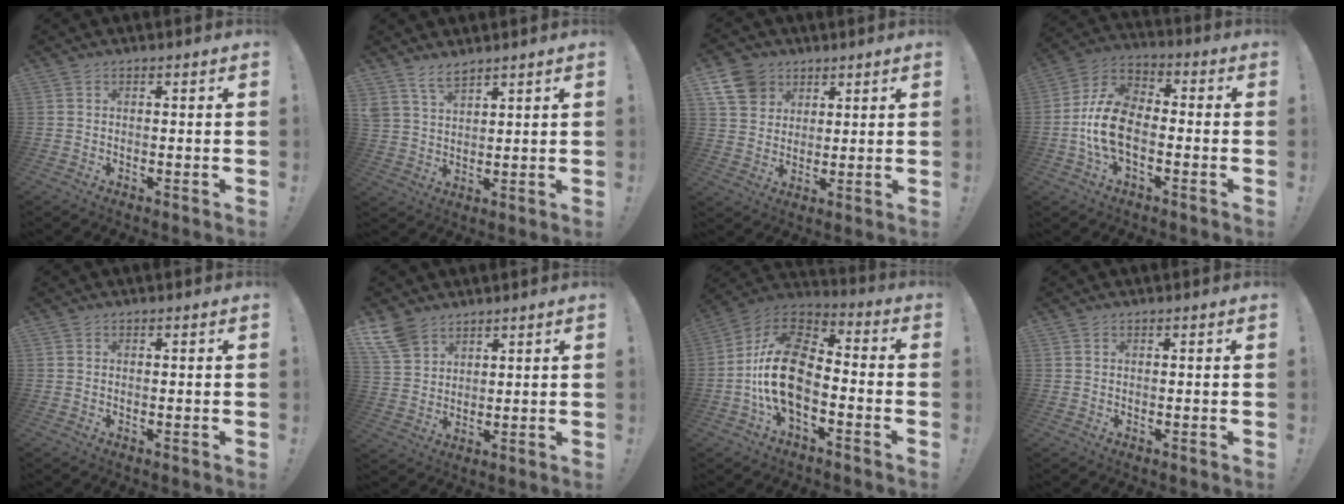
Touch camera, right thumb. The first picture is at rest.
{"total": 5.8, "force": [4.9, 2.1, 2.5], "torque": [-0.049, -0.025, 0.092]}
{"total": 10.9, "force": [5.7, 8.6, 3.4], "torque": [-0.055, -0.029, 0.117]}
{"total": 13.8, "force": [-4.0, 8.3, 10.3], "torque": [-0.205, 0.026, -0.069]}
{"total": 0.0}
{"total": 8.4, "force": [6.3, 4.9, 2.9], "torque": [-0.055, -0.036, 0.126]}
{"total": 19.2, "force": [-4.9, 11.5, 14.6], "torque": [-0.275, 0.041, -0.078]}
{"total": 0.0}